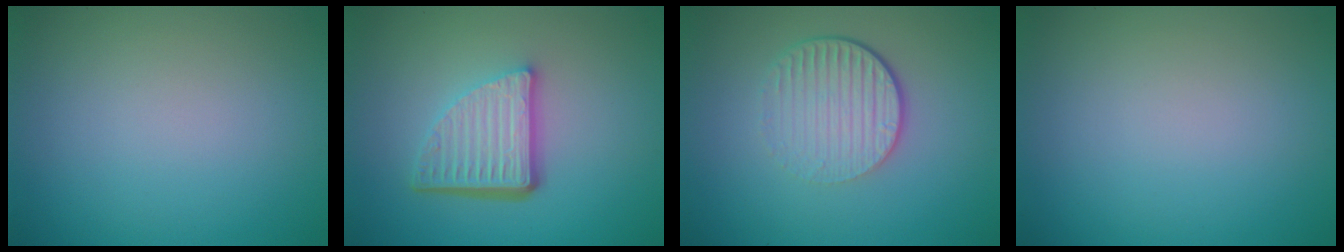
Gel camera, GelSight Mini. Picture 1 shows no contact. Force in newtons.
{"total": 5.7, "press": 3.8, "slide": 4.2}
{"total": 4.6, "press": 2.9, "slide": 3.6}
{"total": 0.0}